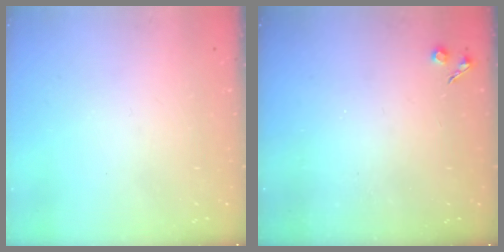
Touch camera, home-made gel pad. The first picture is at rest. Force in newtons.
{"total": 3.5, "press": 3.5, "slide": 0.5}